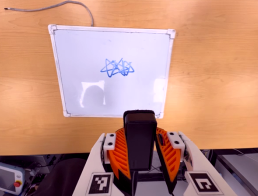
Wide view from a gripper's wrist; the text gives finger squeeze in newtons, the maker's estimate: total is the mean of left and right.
{"total": 9.1, "left": 7.9, "right": 10.2}